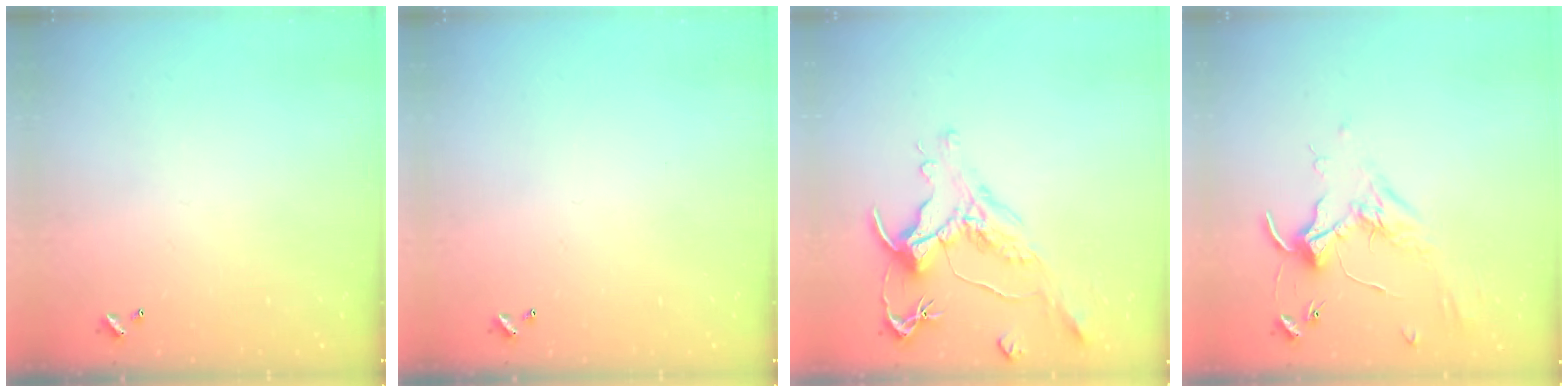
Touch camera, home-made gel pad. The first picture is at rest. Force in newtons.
{"total": 0.0}
{"total": 1.8, "press": 1.4, "slide": 1.2}
{"total": 1.8, "press": 1.8, "slide": 0.4}